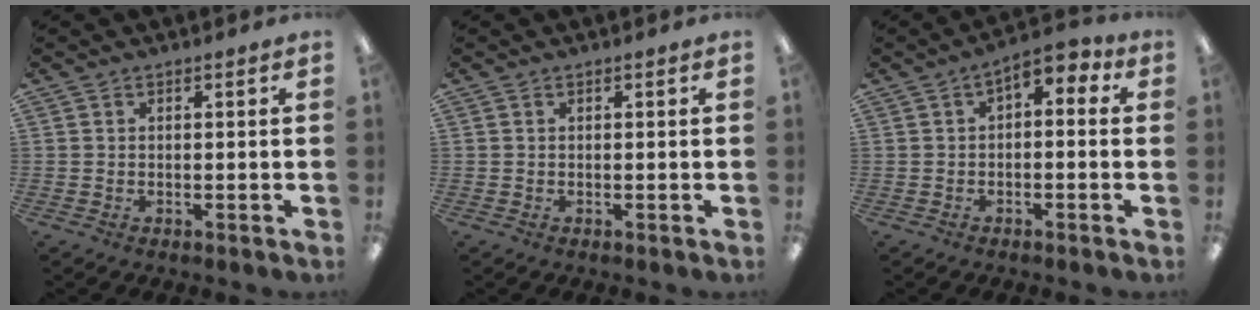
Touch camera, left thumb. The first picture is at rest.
{"total": 0.0}
{"total": 4.2, "force": [0.3, 2.5, 3.4], "torque": [-0.042, -0.003, -0.003]}